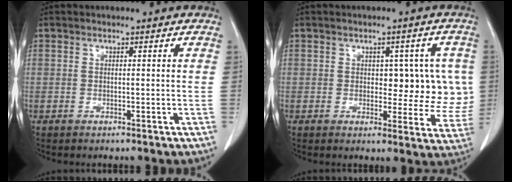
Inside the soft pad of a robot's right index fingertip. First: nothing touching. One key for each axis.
{"total": 7.4, "fx": 0.9, "fy": 4.4, "fz": 5.9, "tx": -0.047, "ty": 0.014, "tz": 0.014}